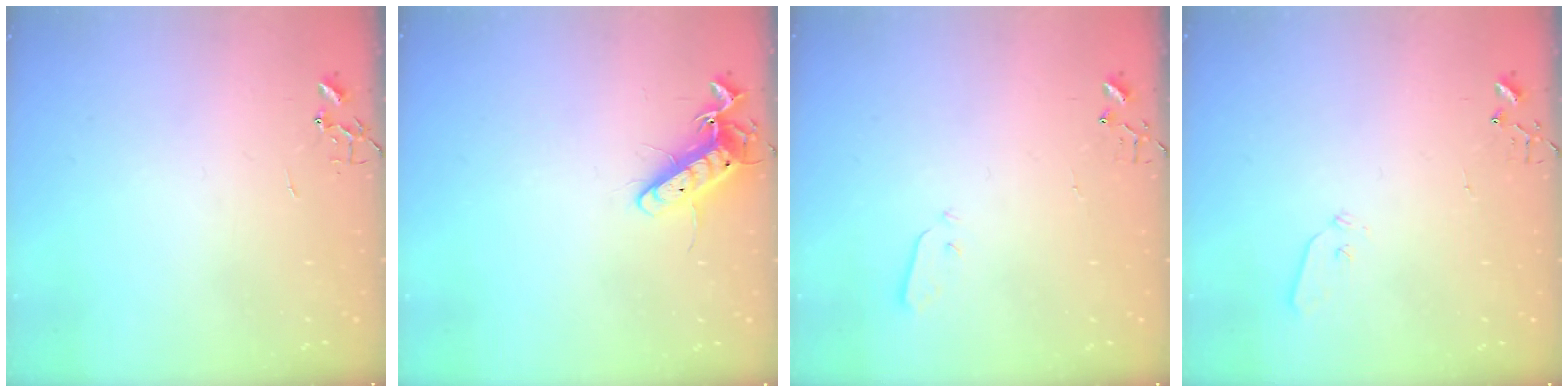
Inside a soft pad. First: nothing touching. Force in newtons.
{"total": 12.4, "press": 12.4, "slide": 0.9}
{"total": 3.0, "press": 3.0, "slide": 0.3}
{"total": 4.4, "press": 4.4, "slide": 0.7}